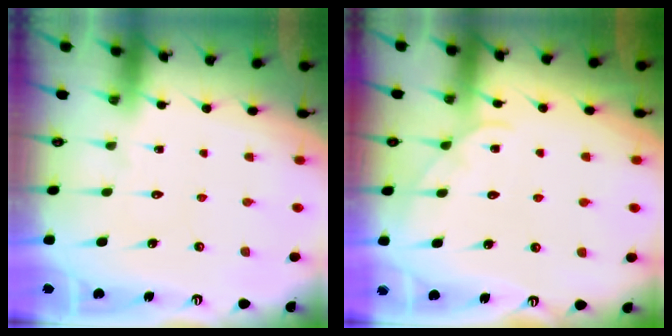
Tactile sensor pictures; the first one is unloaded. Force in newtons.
{"total": 4.2, "press": 4.2, "slide": 0.3}